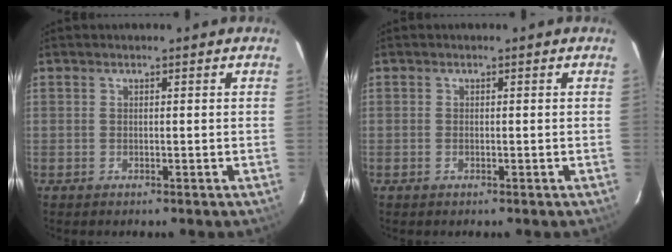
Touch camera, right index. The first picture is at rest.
{"total": 0.6, "force": [-0.2, 0.4, 0.5], "torque": [-0.010, 0.000, -0.005]}